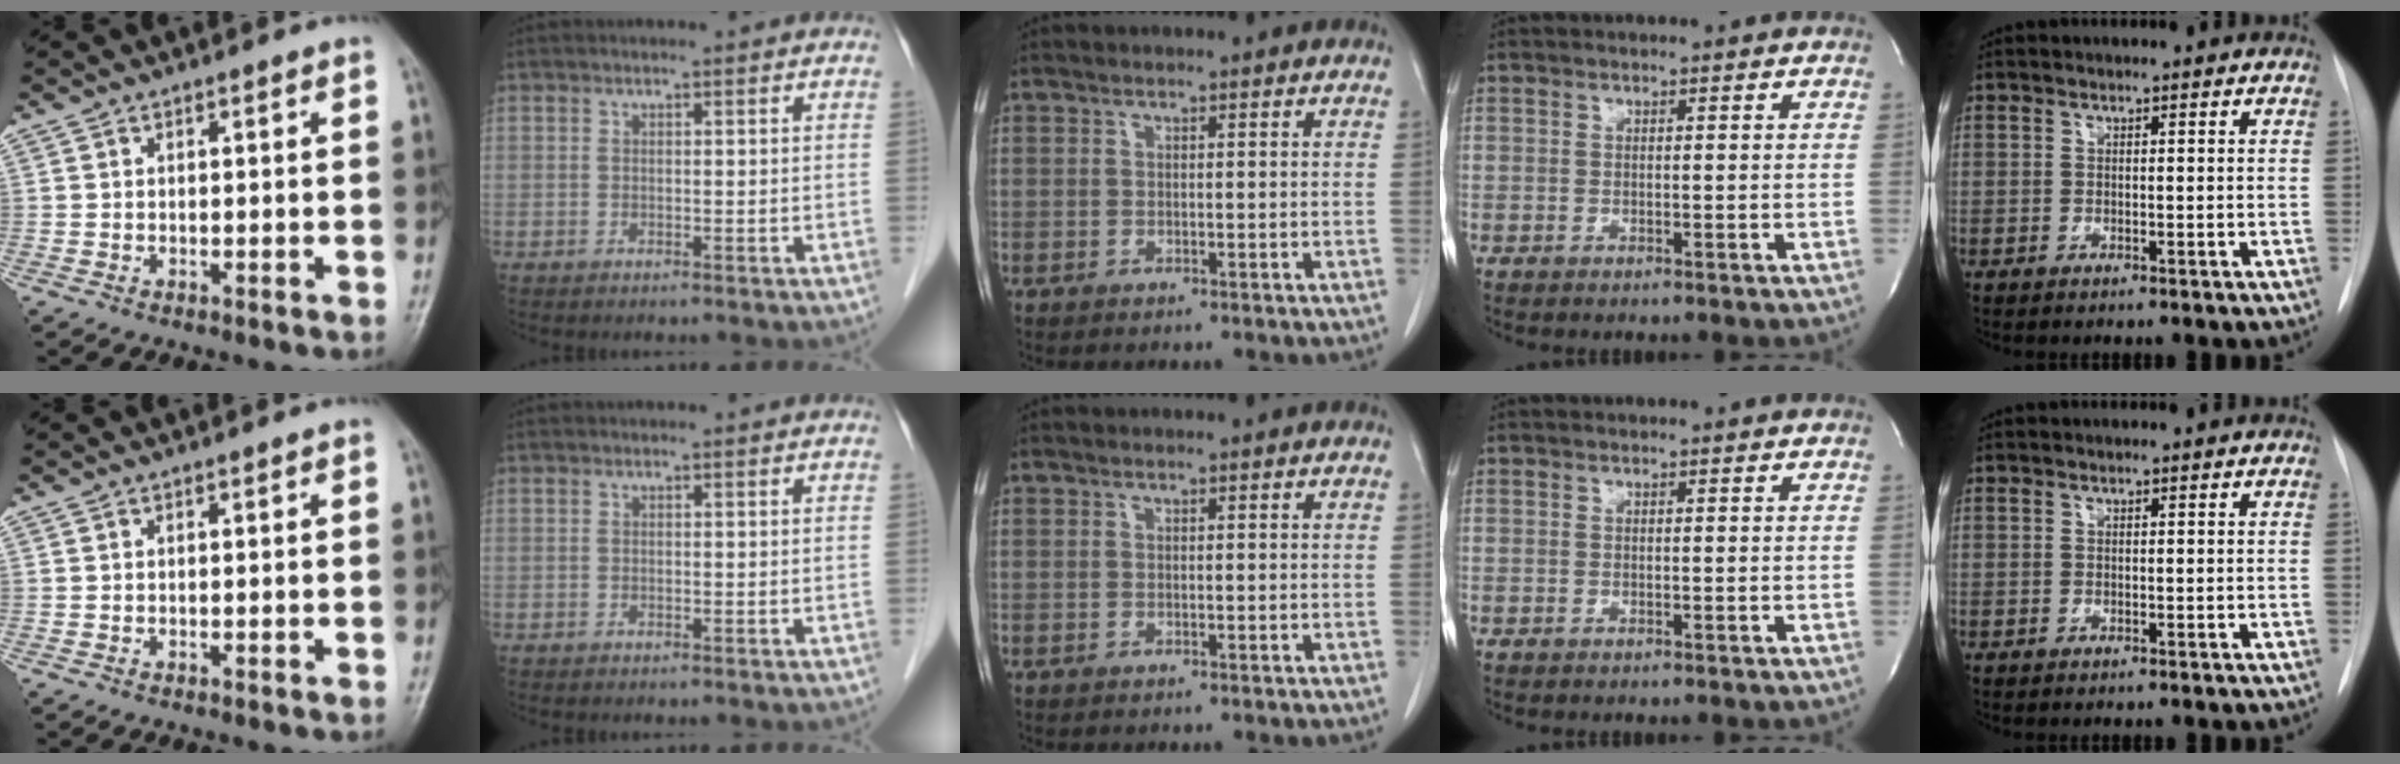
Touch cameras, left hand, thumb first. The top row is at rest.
{}